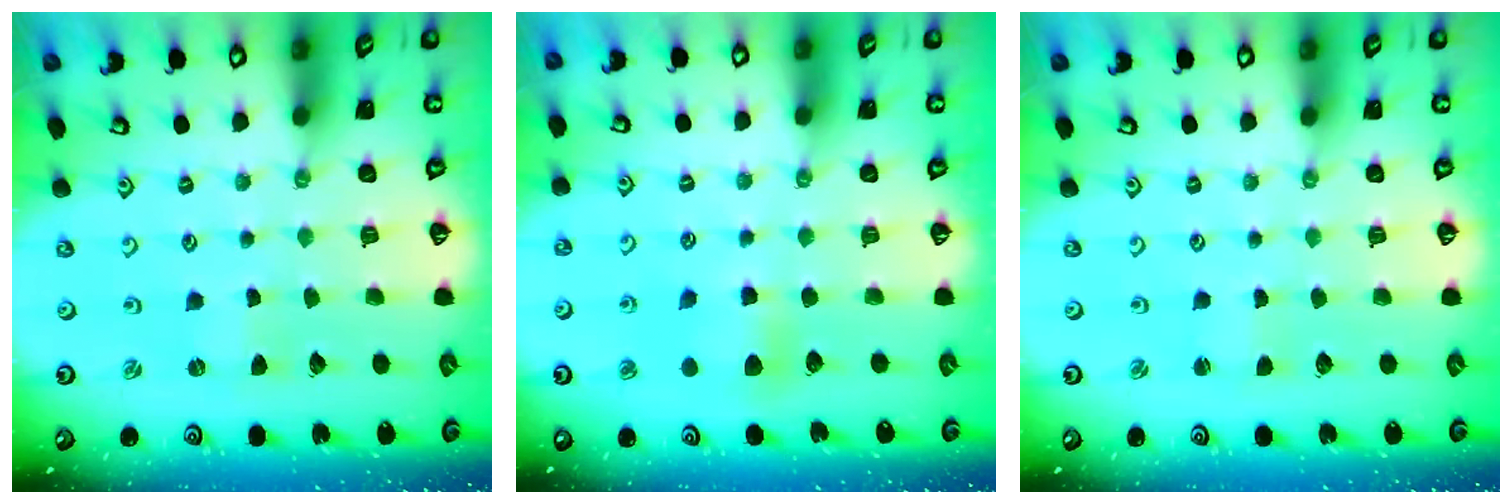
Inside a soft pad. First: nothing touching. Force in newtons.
{"total": 6.6, "press": 6.6, "slide": 0.6}
{"total": 0.9, "press": 0.9, "slide": 0.1}